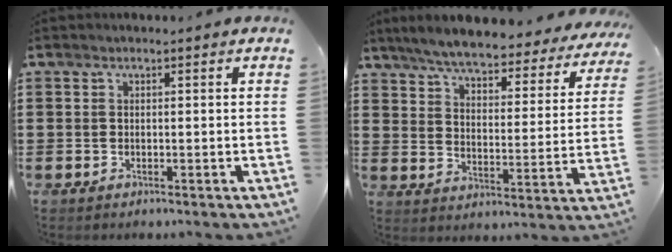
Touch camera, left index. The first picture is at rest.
{"total": 6.0, "force": [5.7, 0.4, 2.1], "torque": [-0.069, -0.039, 0.095]}